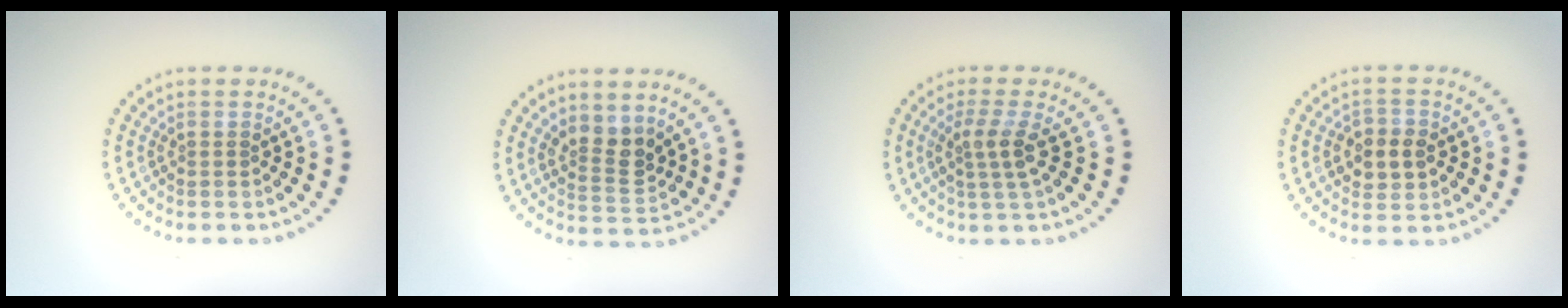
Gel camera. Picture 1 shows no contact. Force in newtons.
{"total": 2.9, "press": 2.6, "slide": 1.3}
{"total": 2.5, "press": 2.0, "slide": 1.6}
{"total": 3.0, "press": 3.0, "slide": 0.5}